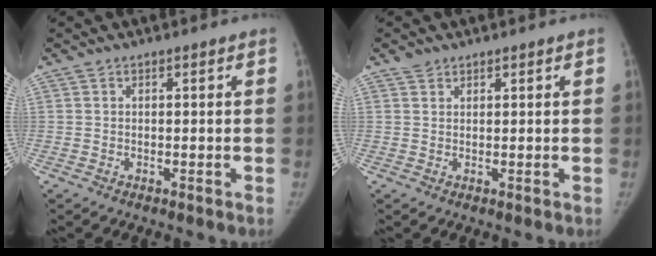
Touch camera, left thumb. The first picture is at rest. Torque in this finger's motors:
{"motor_torque": [0.09, 0.00, 0.31, -0.20, 0.01]}